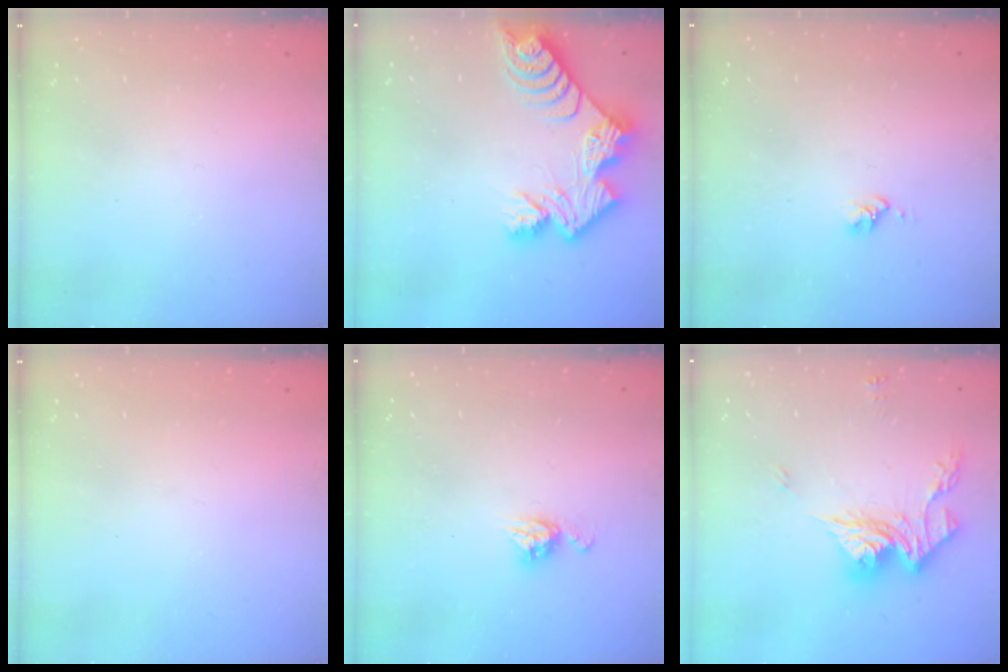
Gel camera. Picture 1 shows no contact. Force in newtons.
{"total": 11.9, "press": 11.8, "slide": 1.0}
{"total": 2.8, "press": 2.8, "slide": 0.3}
{"total": 0.0}
{"total": 6.0, "press": 6.0, "slide": 0.4}
{"total": 14.7, "press": 14.6, "slide": 1.5}